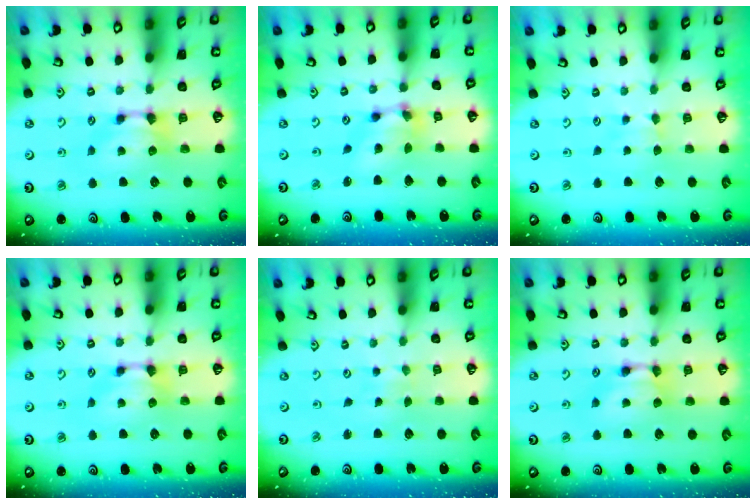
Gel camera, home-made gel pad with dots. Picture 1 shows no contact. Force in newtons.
{"total": 6.0, "press": 5.6, "slide": 2.1}
{"total": 2.3, "press": 2.2, "slide": 0.5}
{"total": 0.0}
{"total": 4.8, "press": 4.8, "slide": 0.2}
{"total": 1.8, "press": 1.8, "slide": 0.1}